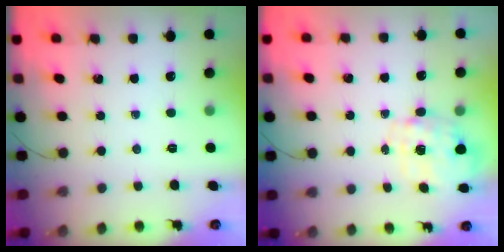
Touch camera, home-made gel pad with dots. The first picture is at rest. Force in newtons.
{"total": 2.7, "press": 2.6, "slide": 0.9}